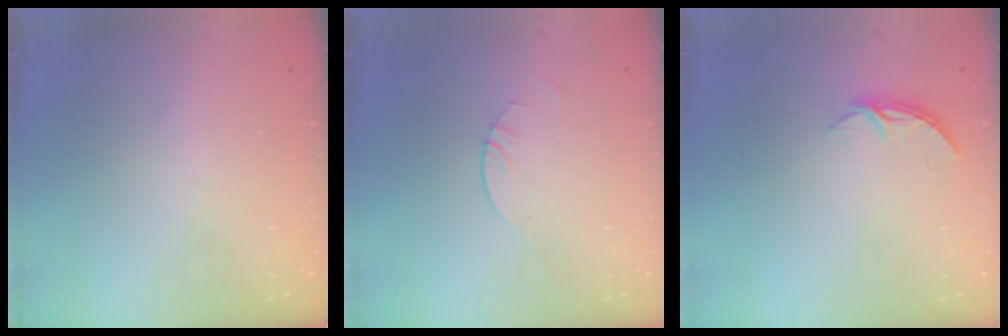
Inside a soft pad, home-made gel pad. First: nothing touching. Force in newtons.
{"total": 2.7, "press": 2.7, "slide": 0.2}
{"total": 4.2, "press": 4.2, "slide": 0.3}